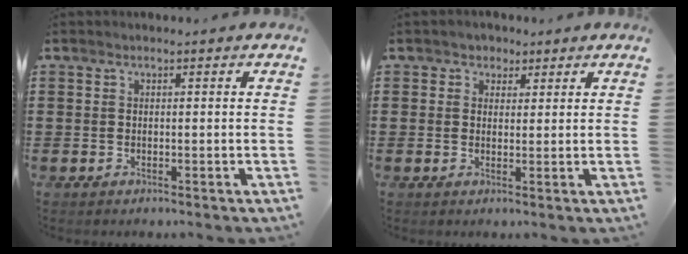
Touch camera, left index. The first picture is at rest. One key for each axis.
{"total": 1.9, "fx": 1.1, "fy": 1.5, "fz": 0.0, "tx": -0.009, "ty": 0.008, "tz": 0.020}